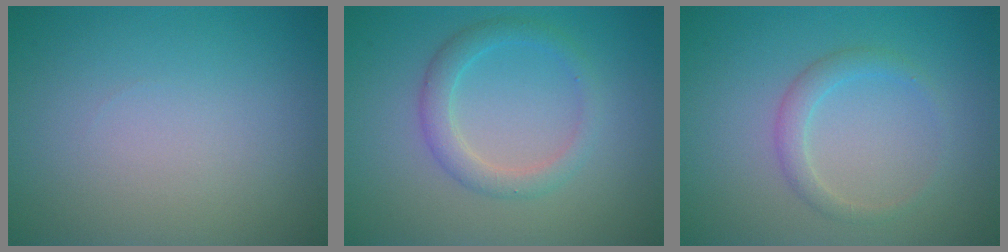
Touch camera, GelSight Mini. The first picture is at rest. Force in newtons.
{"total": 2.6, "press": 2.6, "slide": 0.0}
{"total": 1.8, "press": 1.8, "slide": 0.0}